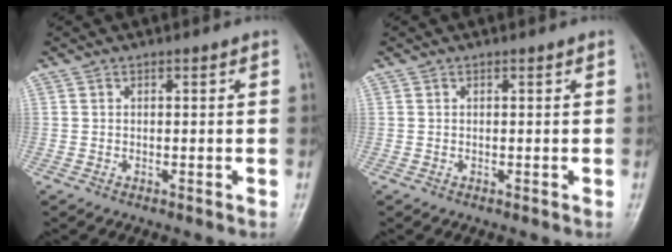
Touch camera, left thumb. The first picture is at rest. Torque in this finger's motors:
{"motor_torque": [0.00, 0.00, -0.02, -0.02, 0.00]}